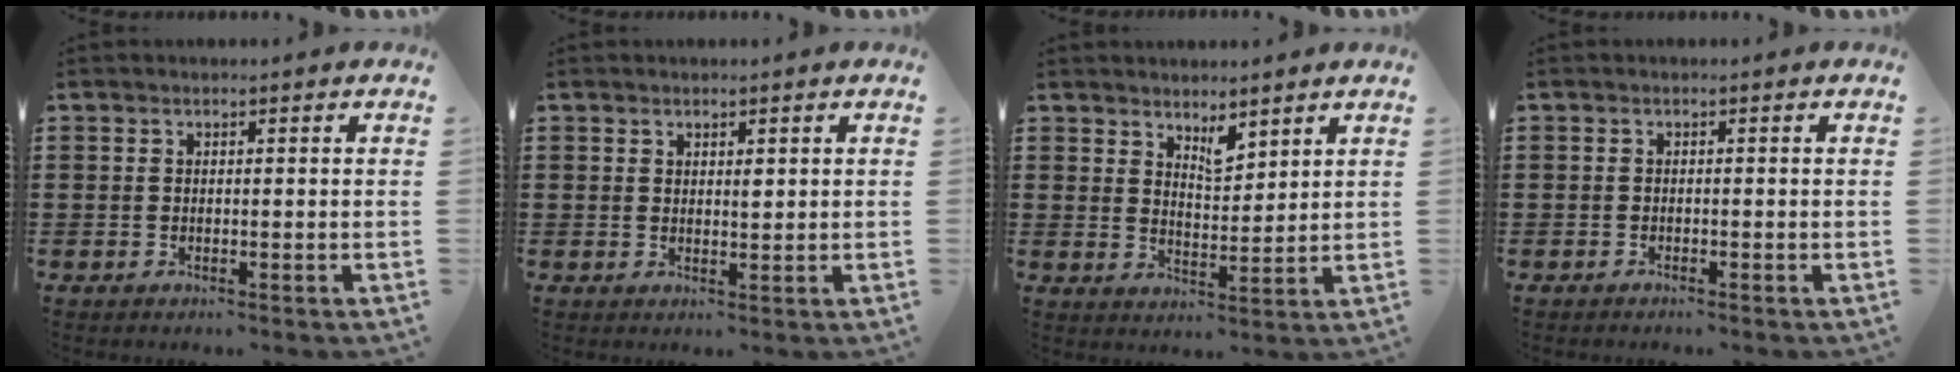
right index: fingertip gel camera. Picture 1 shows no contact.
{"total": 1.3, "force": [0.8, 0.7, 0.8], "torque": [-0.008, 0.001, 0.013]}
{"total": 3.8, "force": [3.4, 1.2, 1.3], "torque": [-0.025, -0.006, 0.061]}
{"total": 0.6, "force": [-0.6, 0.0, 0.1], "torque": [-0.003, -0.003, -0.011]}